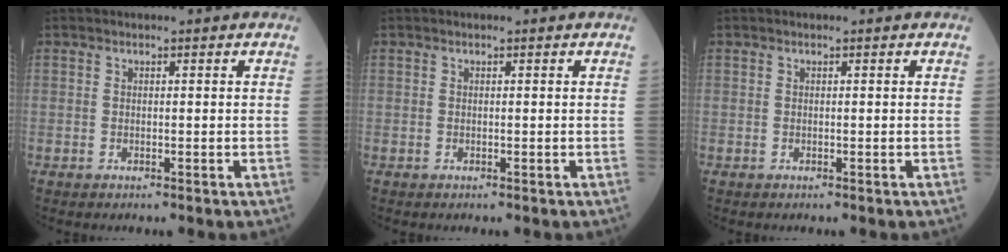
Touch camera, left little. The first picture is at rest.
{"total": 0.0}
{"total": 0.0}